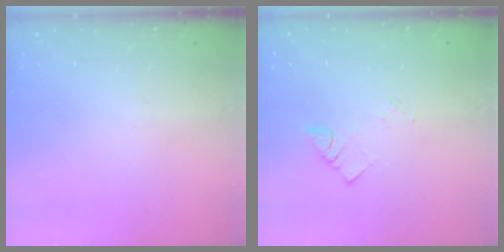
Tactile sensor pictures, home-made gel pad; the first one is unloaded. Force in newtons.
{"total": 2.2, "press": 2.1, "slide": 0.4}